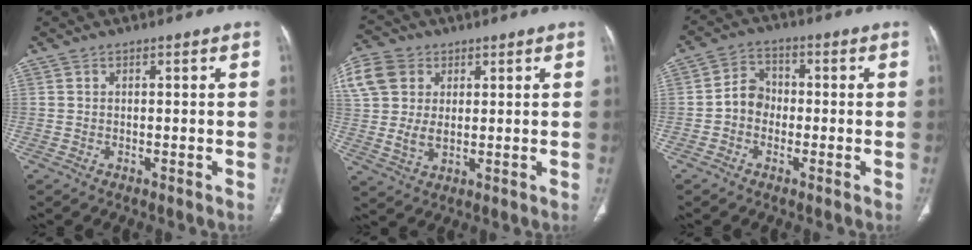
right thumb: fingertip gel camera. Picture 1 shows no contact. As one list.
[{"total": 14.6, "force": [4.5, 11.2, 8.2], "torque": [-0.185, 0.008, 0.089]}, {"total": 5.3, "force": [-1.1, 4.4, 2.6], "torque": [-0.026, 0.022, -0.031]}]